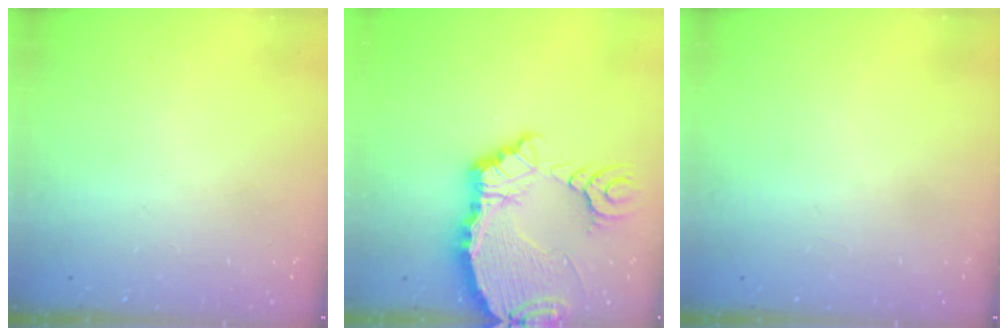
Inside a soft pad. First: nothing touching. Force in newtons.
{"total": 13.5, "press": 13.4, "slide": 1.8}
{"total": 0.0}